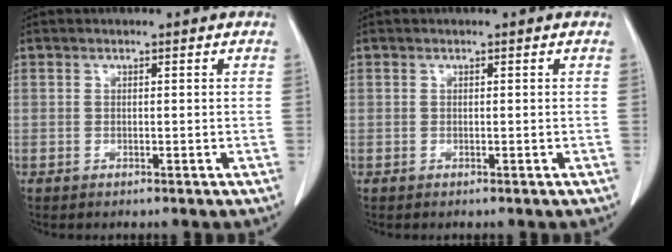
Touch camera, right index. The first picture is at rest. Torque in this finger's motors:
{"motor_torque": [0.00, 0.00, 0.00, 0.00]}